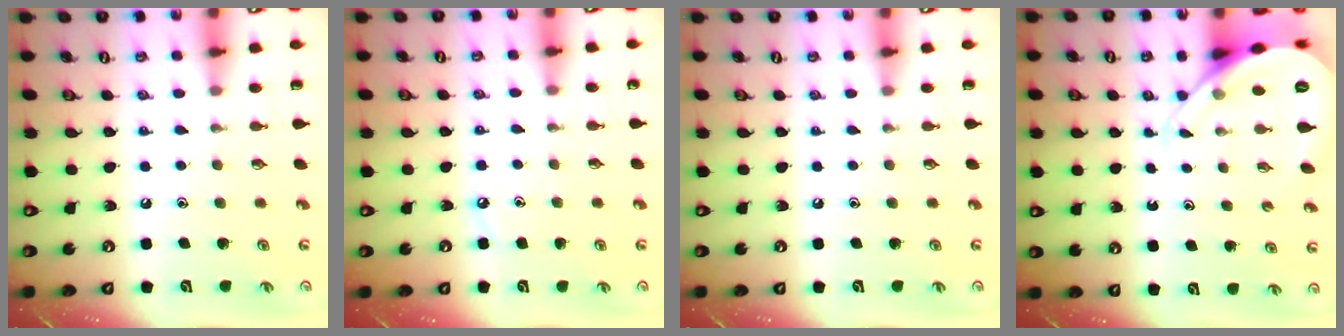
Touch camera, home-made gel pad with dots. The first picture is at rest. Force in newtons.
{"total": 2.8, "press": 2.7, "slide": 0.4}
{"total": 0.0}
{"total": 8.1, "press": 8.1, "slide": 0.8}